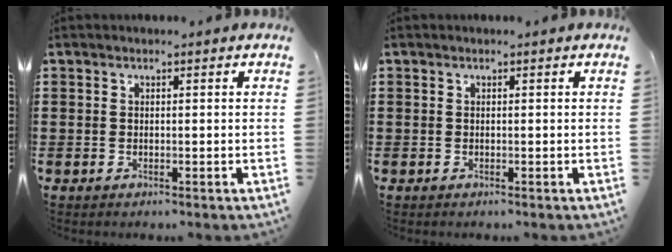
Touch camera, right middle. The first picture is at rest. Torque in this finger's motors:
{"motor_torque": [-0.19, 0.04, -0.08, -0.01]}